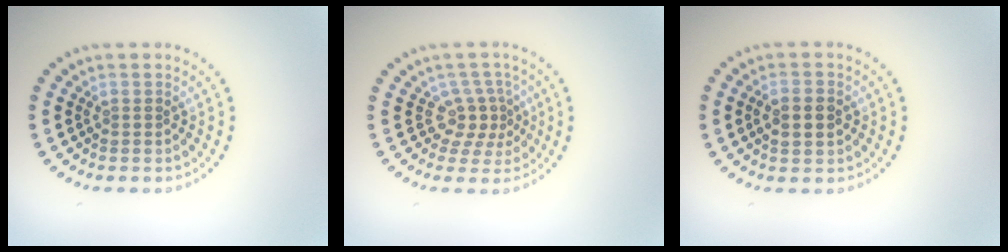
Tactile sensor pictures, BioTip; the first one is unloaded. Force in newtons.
{"total": 2.7, "press": 1.9, "slide": 1.9}
{"total": 2.5, "press": 2.5, "slide": 0.2}